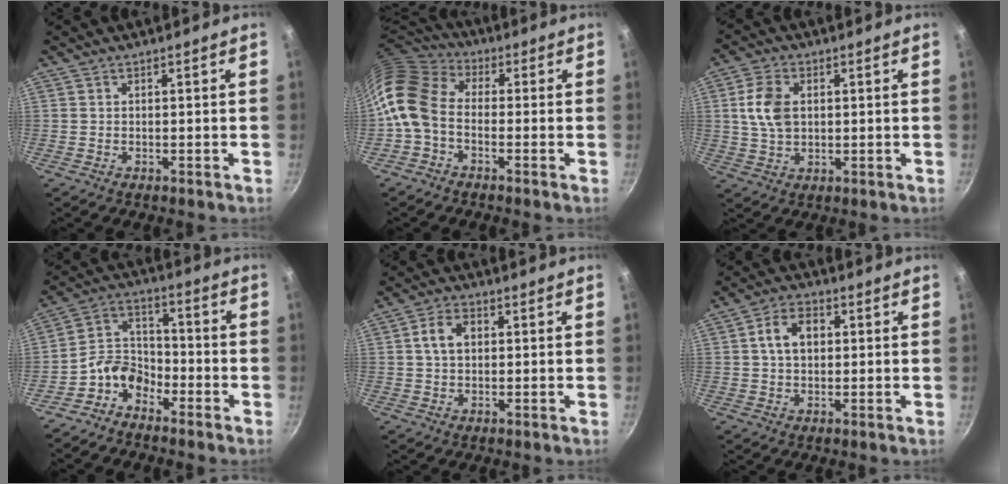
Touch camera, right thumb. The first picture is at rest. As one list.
[{"total": 12.2, "force": [-2.5, 8.6, 8.3], "torque": [-0.161, 0.038, -0.071]}, {"total": 7.9, "force": [1.4, 5.2, 5.7], "torque": [-0.101, 0.004, 0.026]}, {"total": 7.7, "force": [-4.9, 5.1, 3.0], "torque": [-0.035, 0.059, -0.115]}, {"total": 5.4, "force": [0.9, 3.7, 3.8], "torque": [-0.056, 0.010, 0.012]}, {"total": 7.0, "force": [1.2, 4.9, 4.8], "torque": [-0.067, 0.012, 0.014]}]